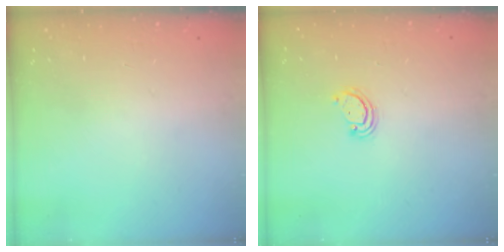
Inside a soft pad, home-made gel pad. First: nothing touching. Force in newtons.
{"total": 2.3, "press": 2.3, "slide": 0.3}